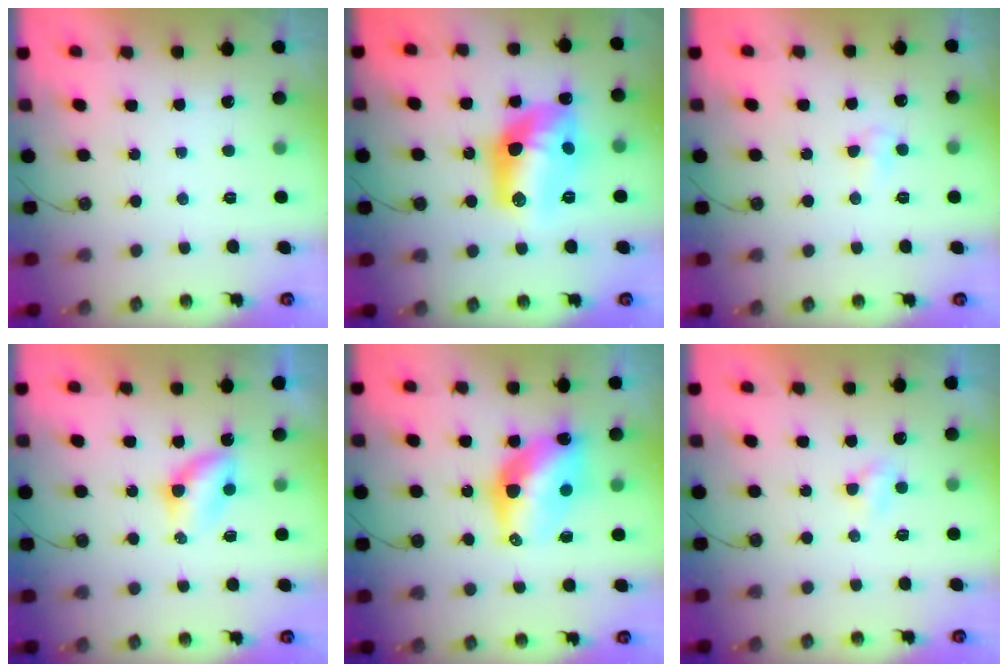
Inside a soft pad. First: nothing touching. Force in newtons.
{"total": 15.1, "press": 15.1, "slide": 0.8}
{"total": 4.3, "press": 4.2, "slide": 0.7}
{"total": 4.3, "press": 4.2, "slide": 0.5}
{"total": 12.4, "press": 12.3, "slide": 1.2}
{"total": 2.0, "press": 2.0, "slide": 0.3}